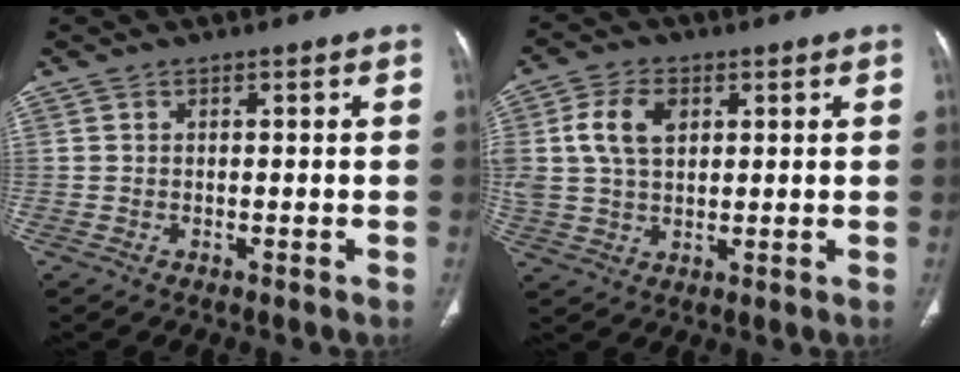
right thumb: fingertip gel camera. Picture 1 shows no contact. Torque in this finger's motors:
{"motor_torque": [0.55, 0.53, 1.42, 0.55, 0.36]}